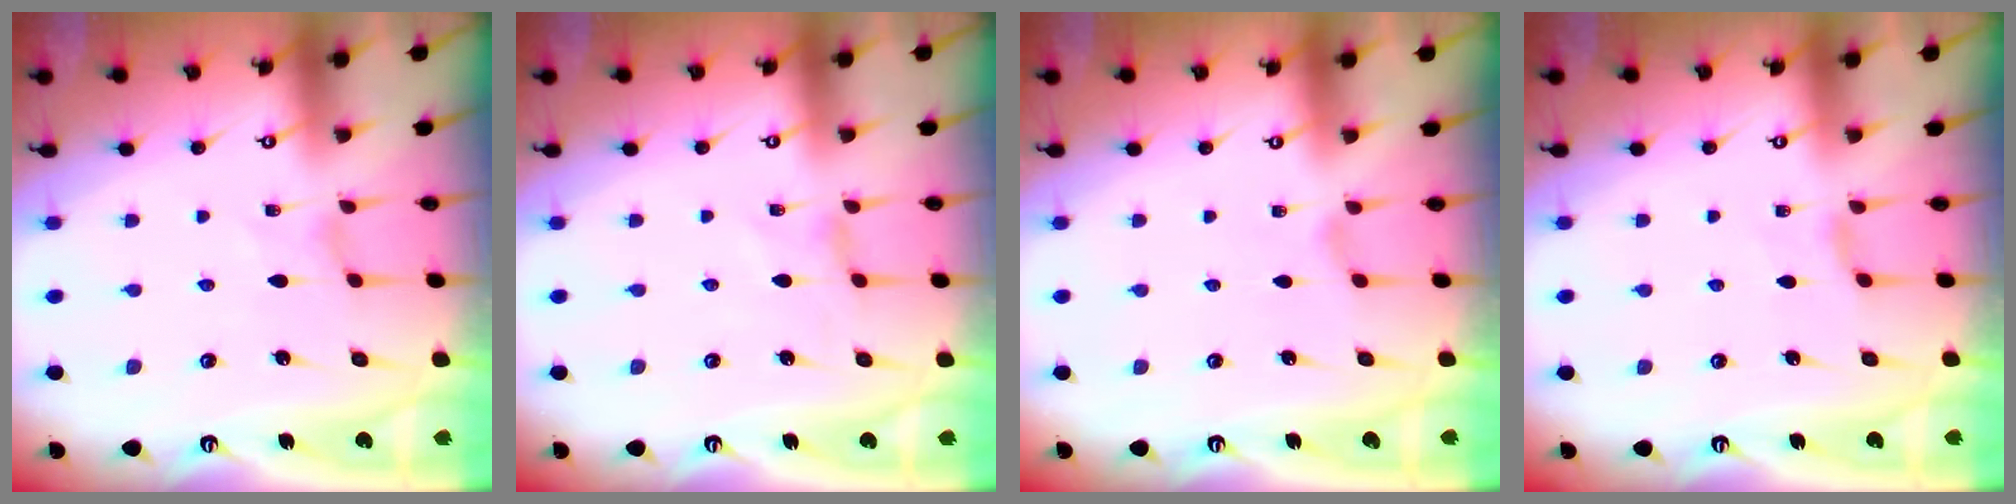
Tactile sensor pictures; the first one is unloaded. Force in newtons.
{"total": 0.0}
{"total": 0.6, "press": 0.5, "slide": 0.2}
{"total": 1.9, "press": 1.9, "slide": 0.4}